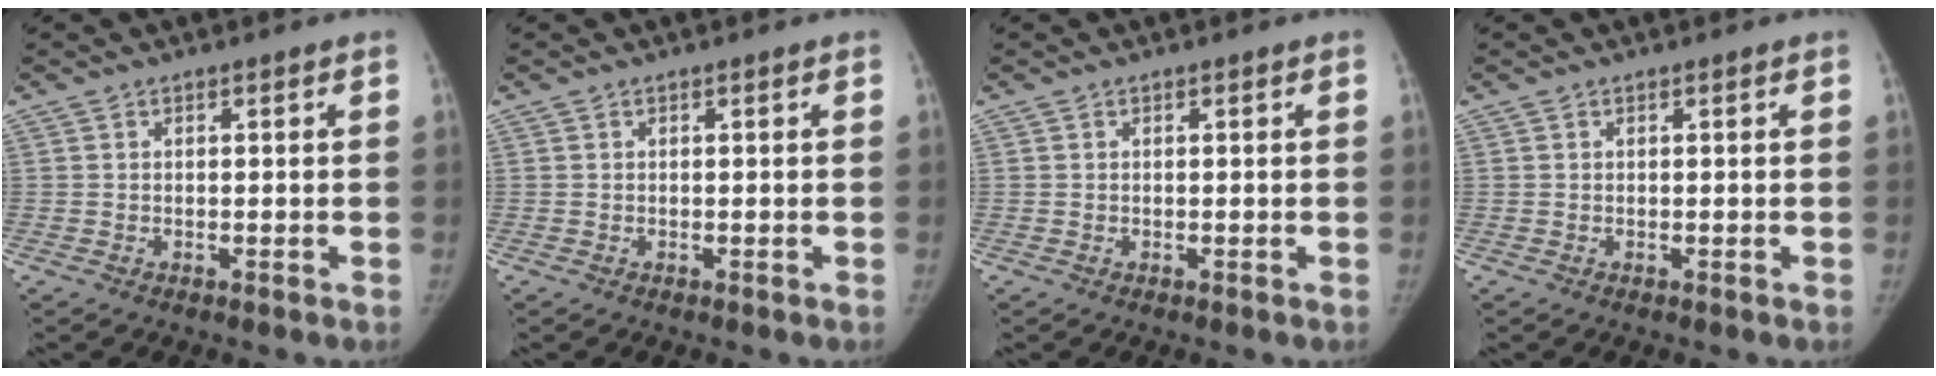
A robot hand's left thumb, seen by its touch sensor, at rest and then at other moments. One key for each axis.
{"total": 0.0}
{"total": 0.0}
{"total": 0.0}